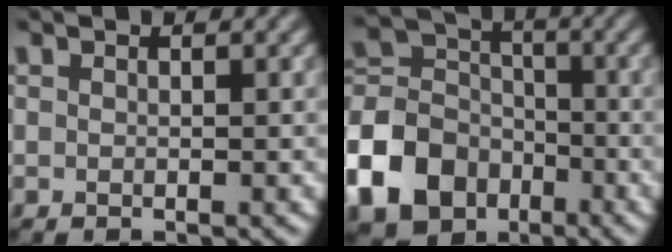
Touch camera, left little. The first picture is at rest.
{"total": 10.2, "force": [-4.6, 7.9, 4.6], "torque": [-0.119, 0.003, -0.111]}